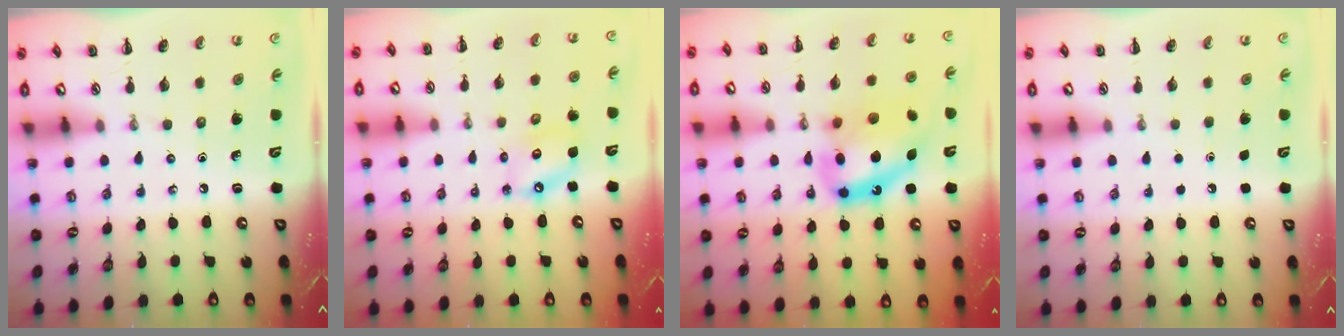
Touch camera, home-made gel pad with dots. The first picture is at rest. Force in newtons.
{"total": 7.9, "press": 7.8, "slide": 1.7}
{"total": 16.5, "press": 15.9, "slide": 4.4}
{"total": 1.8, "press": 1.8, "slide": 0.1}